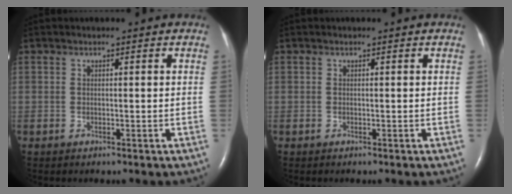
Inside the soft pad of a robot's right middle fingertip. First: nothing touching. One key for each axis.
{"total": 0.0}